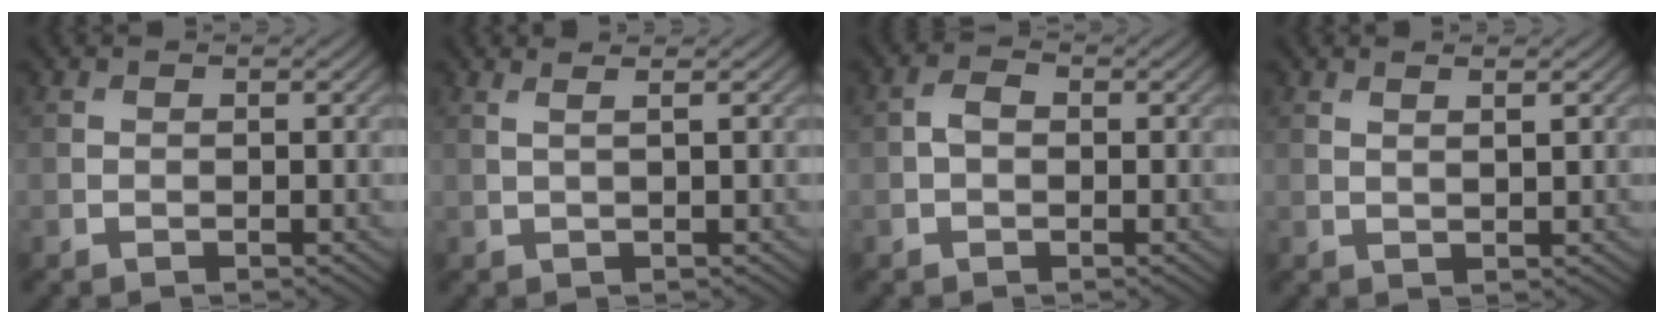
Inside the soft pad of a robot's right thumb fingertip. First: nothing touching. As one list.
[{"total": 1.8, "force": [1.0, 0.4, 1.5], "torque": [-0.020, 0.003, 0.003]}, {"total": 1.8, "force": [-0.1, 1.2, 1.3], "torque": [-0.027, 0.005, -0.007]}, {"total": 1.6, "force": [1.1, 0.2, 1.2], "torque": [-0.018, -0.002, 0.016]}]